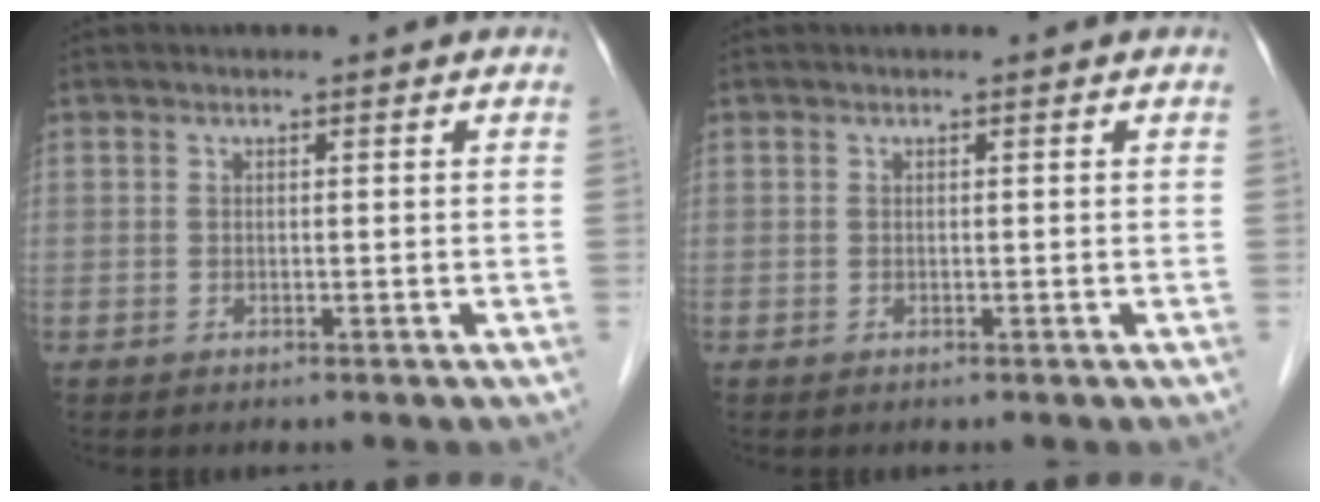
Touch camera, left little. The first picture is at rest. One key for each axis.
{"total": 0.0}